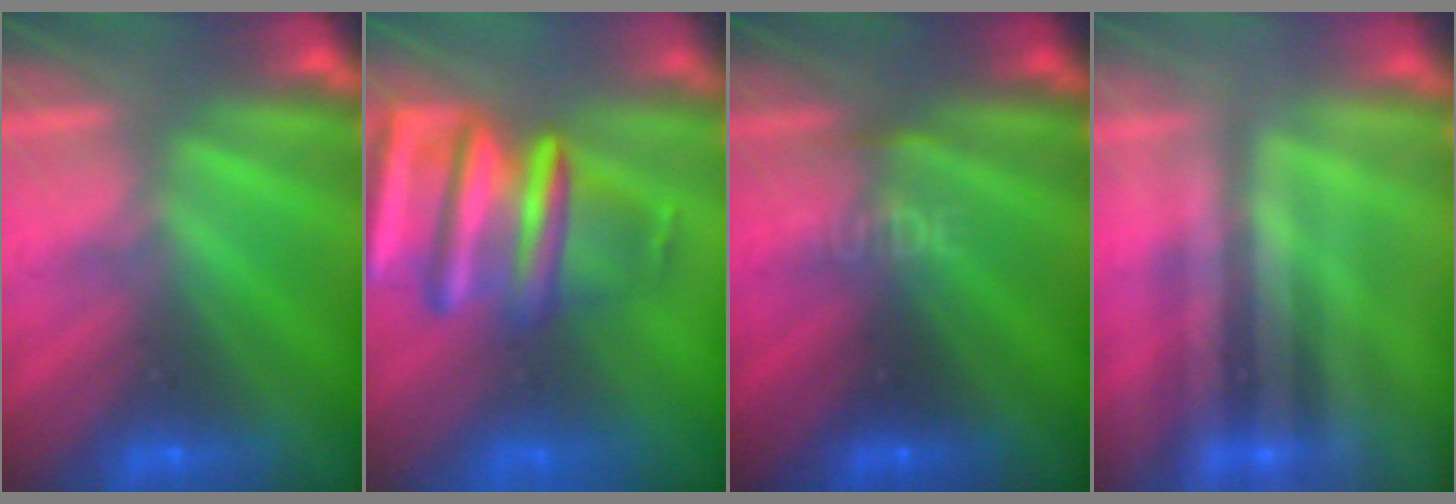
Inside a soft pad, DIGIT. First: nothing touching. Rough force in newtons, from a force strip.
{"total": 7.1}
{"total": 3.3}
{"total": 1.9}